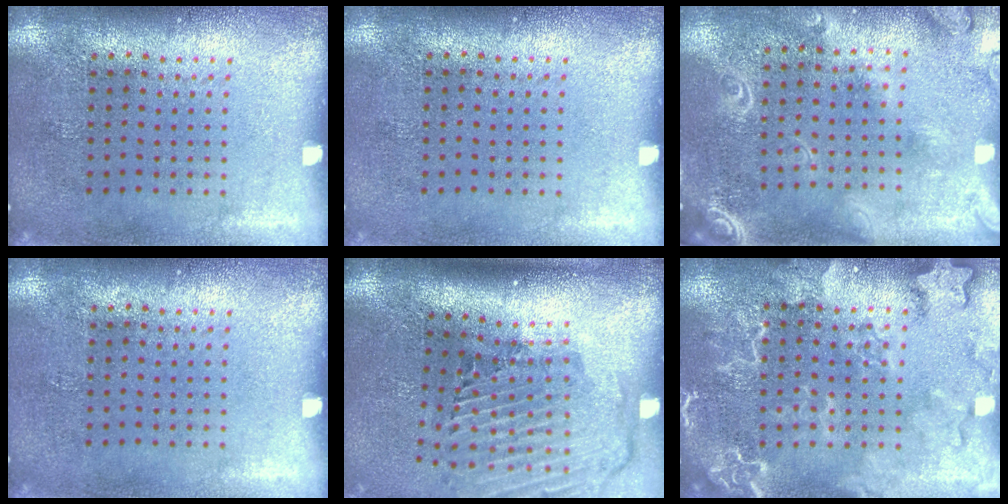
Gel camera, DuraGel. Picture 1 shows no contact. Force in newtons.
{"total": 0.0}
{"total": 2.4, "press": 1.9, "slide": 1.4}
{"total": 0.0}
{"total": 2.9, "press": 2.0, "slide": 2.1}
{"total": 2.3, "press": 2.3, "slide": 0.2}